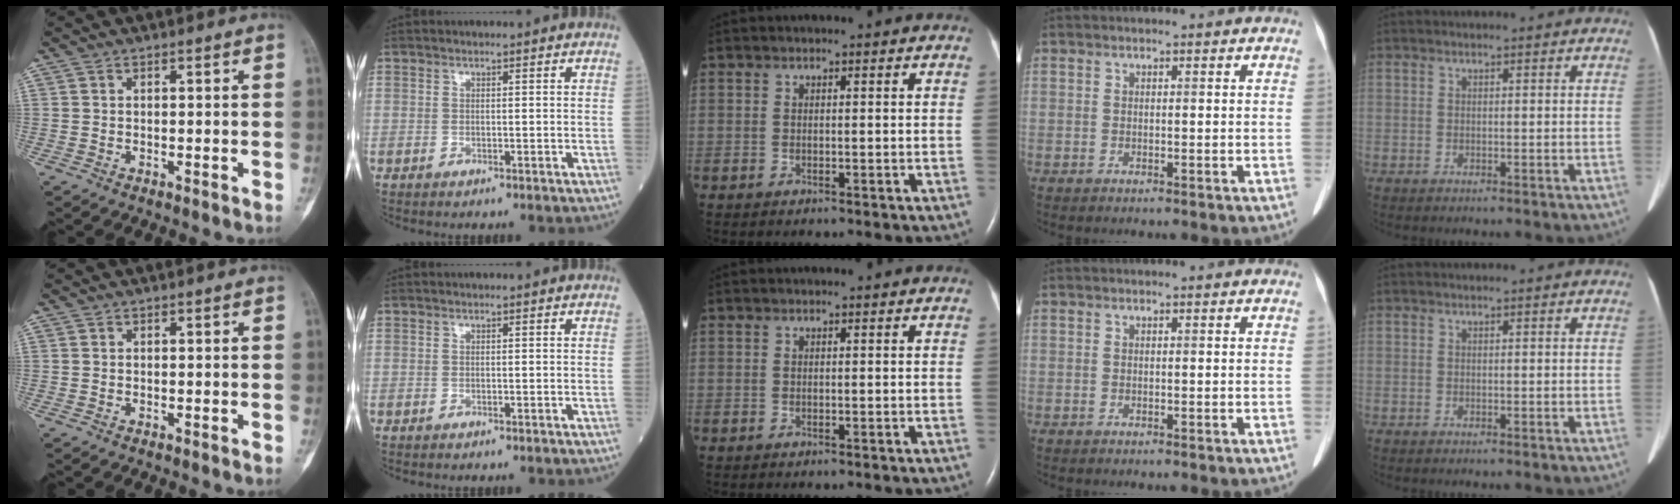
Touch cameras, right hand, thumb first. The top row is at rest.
{}